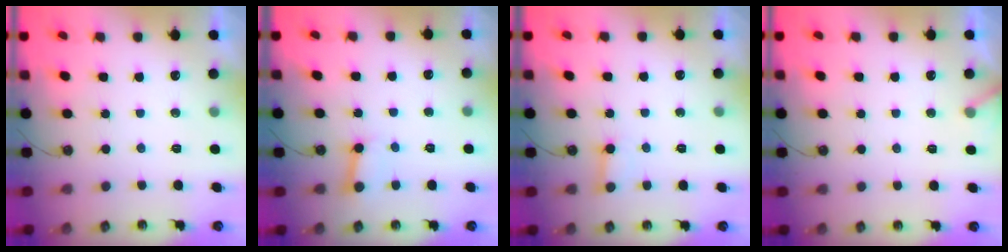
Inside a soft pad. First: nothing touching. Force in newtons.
{"total": 3.0, "press": 3.0, "slide": 0.1}
{"total": 4.7, "press": 4.7, "slide": 0.4}
{"total": 5.1, "press": 5.0, "slide": 0.2}